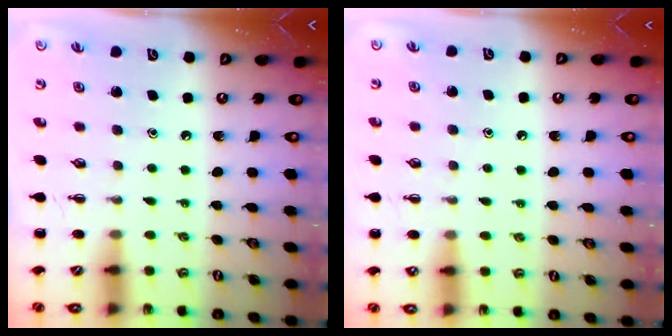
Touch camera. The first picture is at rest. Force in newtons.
{"total": 6.5, "press": 6.1, "slide": 2.2}